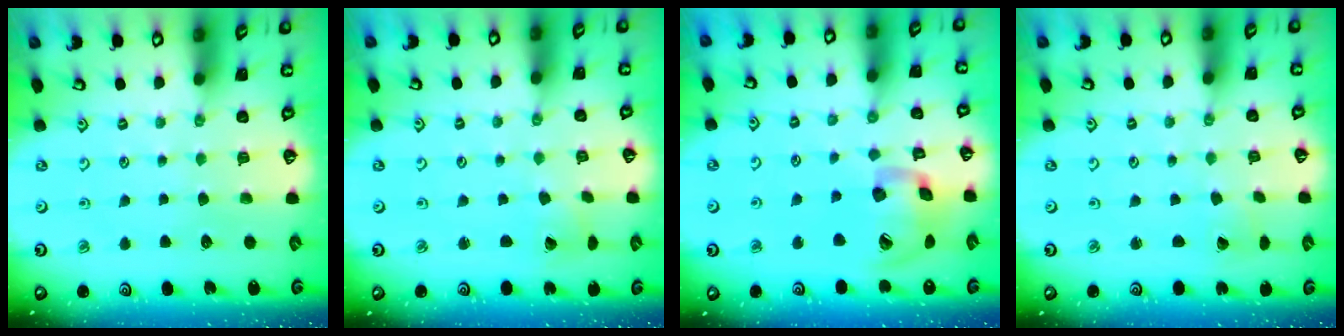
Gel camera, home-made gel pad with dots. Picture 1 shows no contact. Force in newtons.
{"total": 2.0, "press": 2.0, "slide": 0.3}
{"total": 18.0, "press": 17.8, "slide": 2.8}
{"total": 1.4, "press": 1.4, "slide": 0.1}